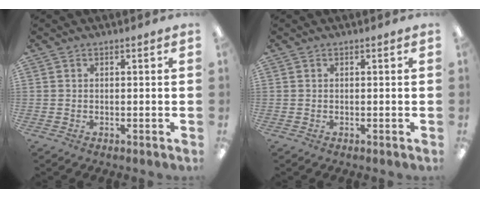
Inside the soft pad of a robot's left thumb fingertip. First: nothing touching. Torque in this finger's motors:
{"motor_torque": [-0.12, 0.10, 0.15, -0.15, 0.00]}